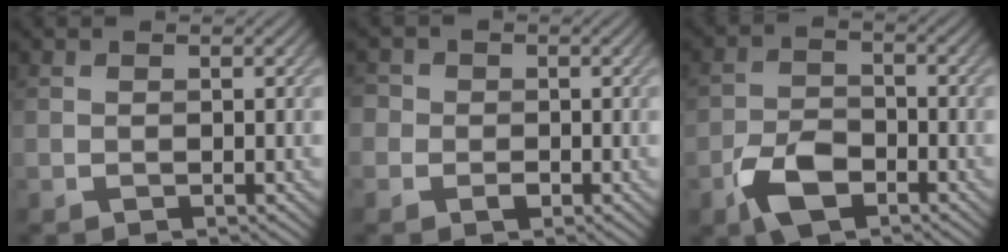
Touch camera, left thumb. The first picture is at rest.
{"total": 2.7, "force": [-0.5, 2.4, 1.0], "torque": [-0.004, 0.002, -0.027]}
{"total": 6.2, "force": [-3.6, 3.5, 3.7], "torque": [-0.076, -0.004, -0.078]}